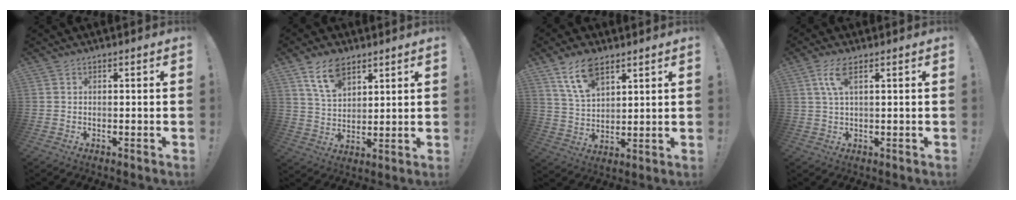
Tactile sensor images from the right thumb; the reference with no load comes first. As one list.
[{"total": 10.7, "force": [7.0, 5.8, 5.5], "torque": [-0.100, -0.026, 0.132]}, {"total": 10.9, "force": [7.2, 5.4, 6.1], "torque": [-0.116, -0.026, 0.137]}, {"total": 5.5, "force": [2.3, 1.6, 4.8], "torque": [-0.091, 0.002, 0.039]}]